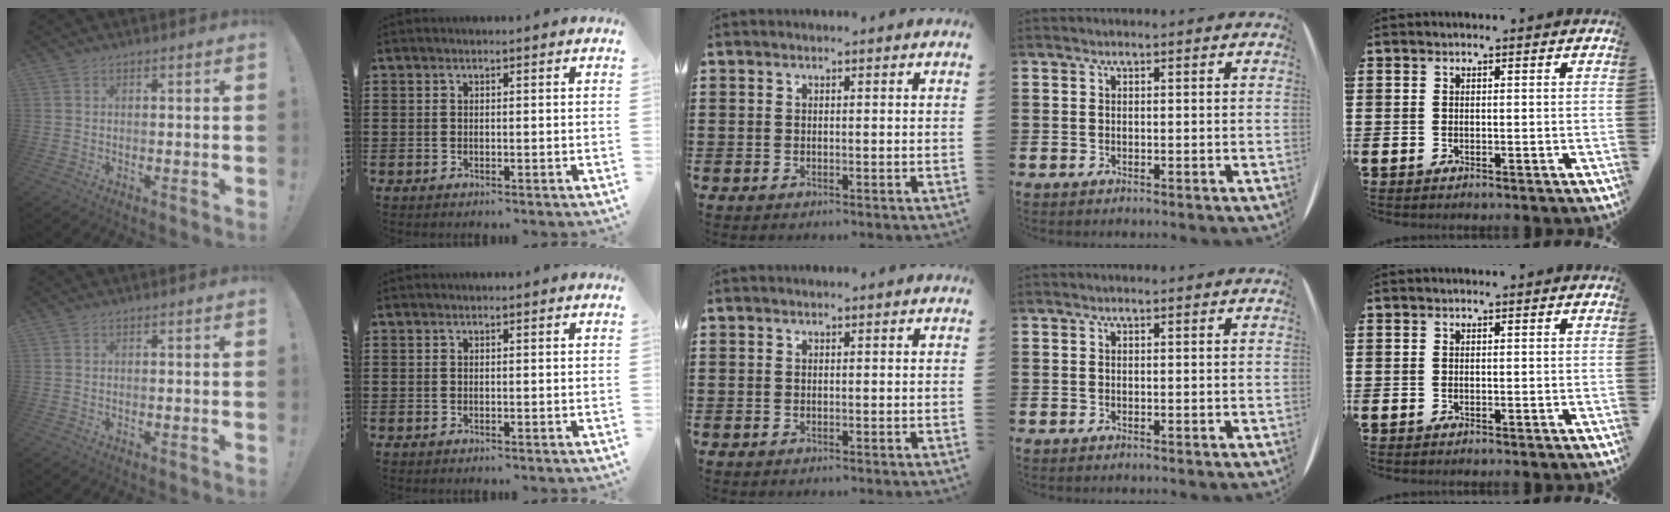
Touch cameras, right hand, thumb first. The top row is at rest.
{}